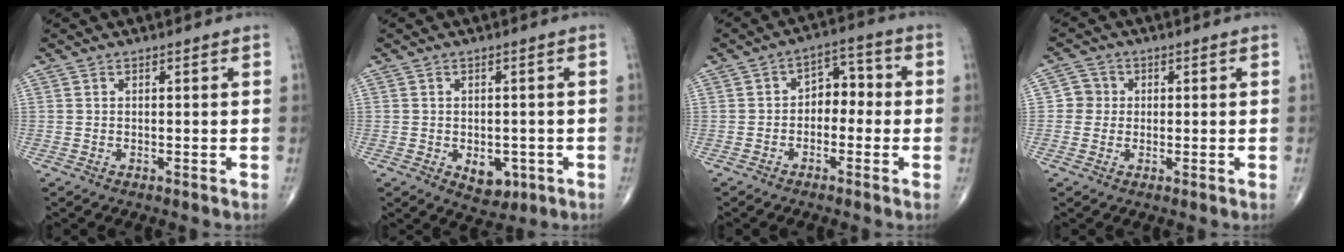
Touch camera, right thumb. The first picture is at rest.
{"total": 5.0, "force": [-1.5, 3.3, 3.4], "torque": [-0.027, 0.004, -0.009]}
{"total": 5.9, "force": [-0.9, 4.2, 4.0], "torque": [-0.028, 0.033, -0.030]}
{"total": 3.2, "force": [0.1, 3.2, 0.6], "torque": [0.015, 0.008, -0.005]}